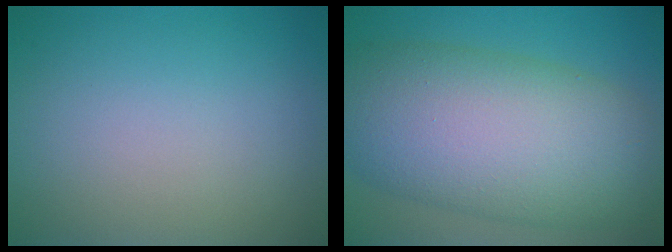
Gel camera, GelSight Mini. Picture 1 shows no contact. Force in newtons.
{"total": 13.3, "press": 13.3, "slide": 0.3}